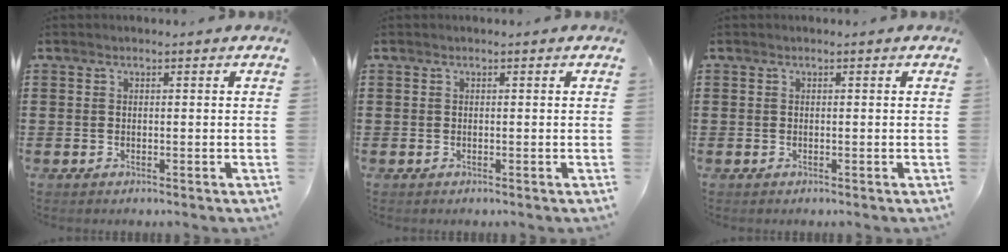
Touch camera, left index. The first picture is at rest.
{"total": 0.0}
{"total": 0.0}